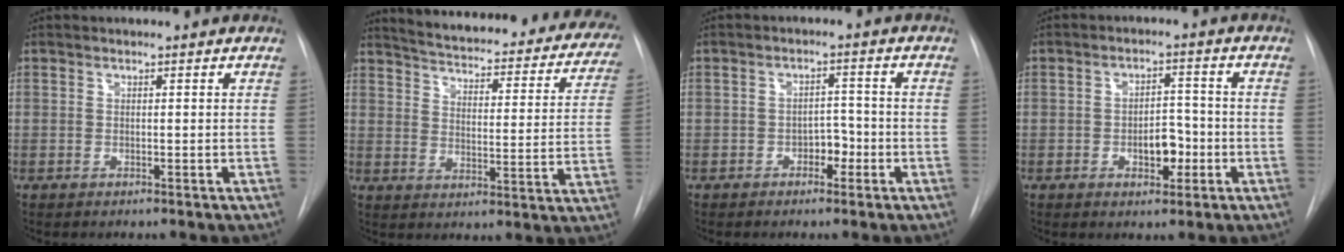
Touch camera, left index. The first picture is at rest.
{"total": 30.2, "force": [27.0, 6.9, 11.4], "torque": [-0.171, -0.060, 0.319]}
{"total": 3.0, "force": [-1.5, 1.8, 1.9], "torque": [-0.020, 0.009, -0.024]}
{"total": 4.9, "force": [-1.6, 2.6, 3.9], "torque": [-0.051, 0.009, -0.021]}